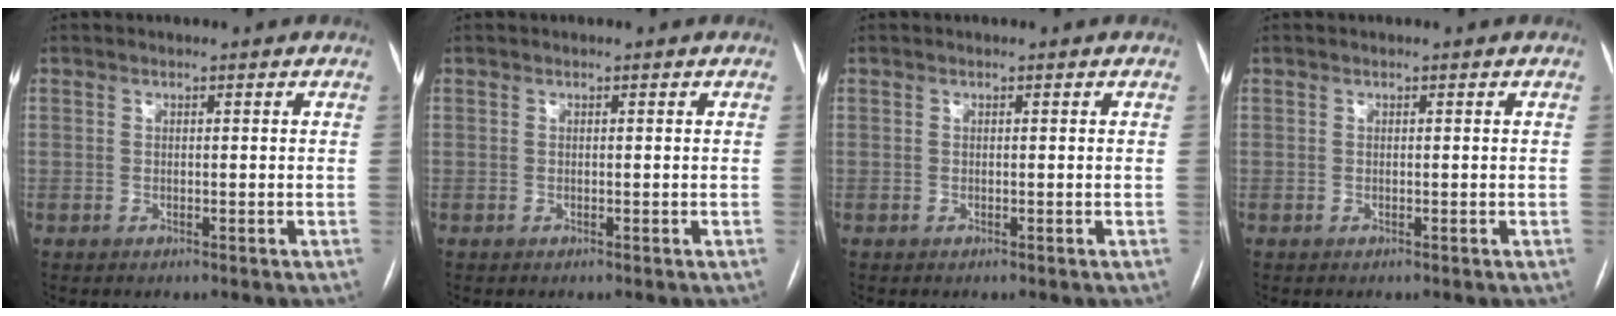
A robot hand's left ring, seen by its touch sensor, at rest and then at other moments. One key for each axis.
{"total": 0.0}
{"total": 0.0}
{"total": 0.0}